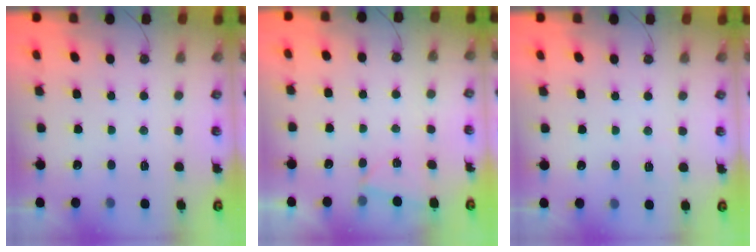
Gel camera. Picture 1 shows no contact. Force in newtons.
{"total": 2.6, "press": 1.5, "slide": 2.1}
{"total": 2.6, "press": 2.6, "slide": 0.4}